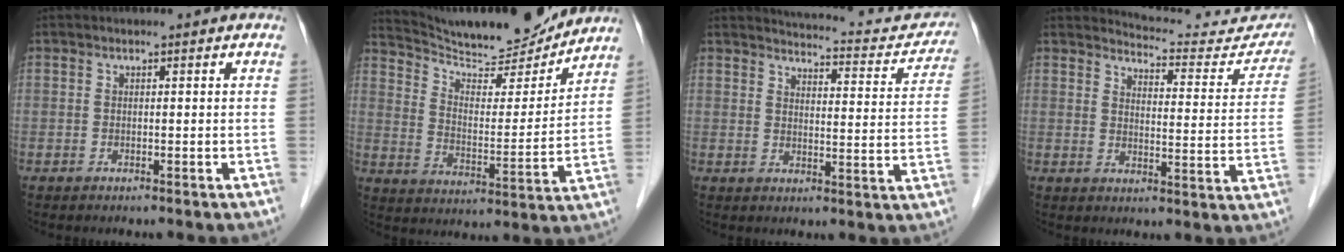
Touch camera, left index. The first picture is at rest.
{"total": 18.7, "force": [17.5, 2.4, 6.1], "torque": [-0.104, -0.011, 0.266]}
{"total": 14.0, "force": [13.3, 3.1, 3.3], "torque": [-0.017, -0.023, 0.138]}
{"total": 14.5, "force": [14.3, 2.3, 1.3], "torque": [0.004, -0.053, 0.154]}